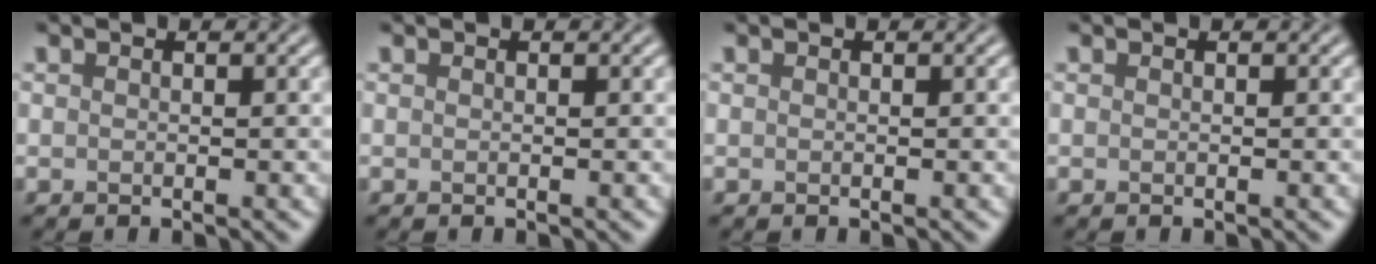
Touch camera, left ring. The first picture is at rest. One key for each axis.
{"total": 0.0}
{"total": 0.0}
{"total": 0.0}